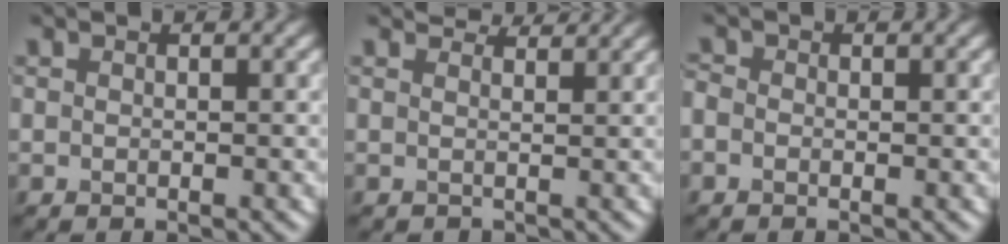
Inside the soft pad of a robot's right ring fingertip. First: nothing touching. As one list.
[{"total": 3.3, "force": [3.2, 0.7, 0.6], "torque": [-0.021, 0.005, 0.040]}, {"total": 0.8, "force": [-0.2, 0.6, 0.4], "torque": [-0.007, -0.001, -0.011]}]